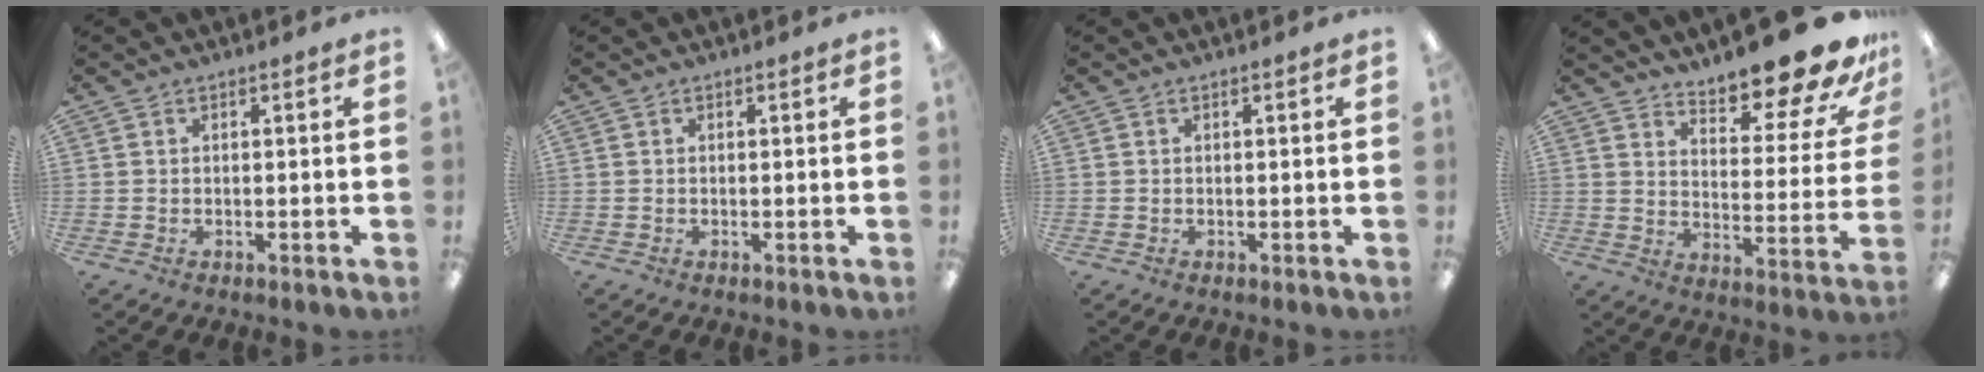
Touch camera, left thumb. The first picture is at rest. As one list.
[{"total": 0.0}, {"total": 0.0}, {"total": 16.1, "force": [13.8, 3.6, 7.4], "torque": [-0.099, -0.112, 0.229]}]